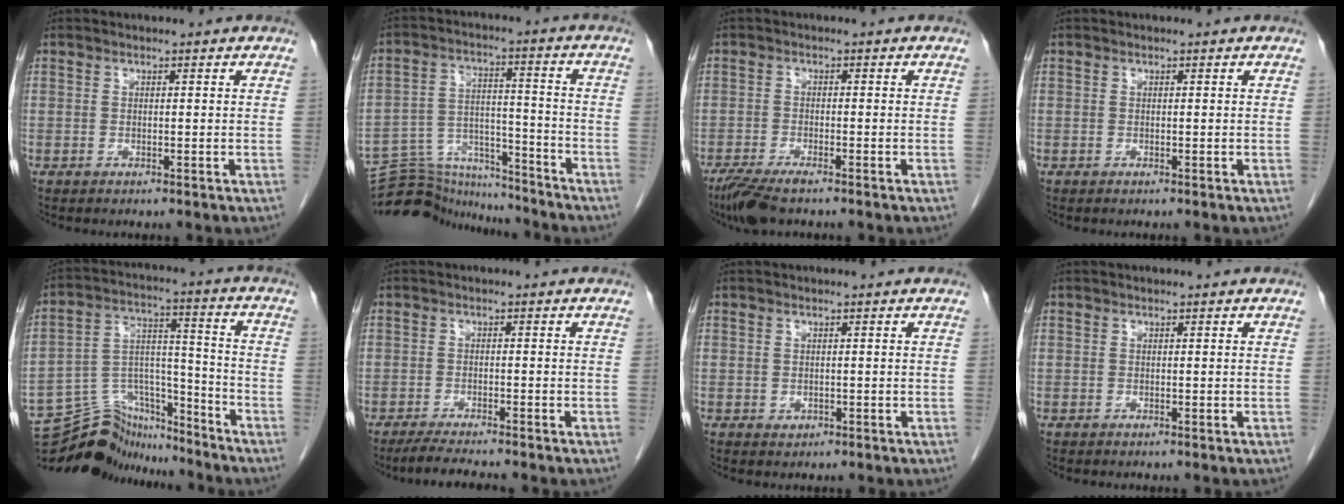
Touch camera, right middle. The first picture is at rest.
{"total": 12.7, "force": [-12.6, 2.0, 0.4], "torque": [-0.008, 0.038, -0.208]}
{"total": 5.9, "force": [-4.4, 1.0, 3.8], "torque": [-0.071, -0.014, -0.077]}
{"total": 0.0}
{"total": 13.3, "force": [-12.7, 3.5, 1.3], "torque": [-0.028, 0.050, -0.220]}
{"total": 4.6, "force": [-4.1, -0.1, 2.2], "torque": [-0.040, -0.016, -0.069]}
{"total": 0.8, "force": [-0.2, 0.7, 0.3], "torque": [-0.008, 0.000, 0.001]}
{"total": 0.0}